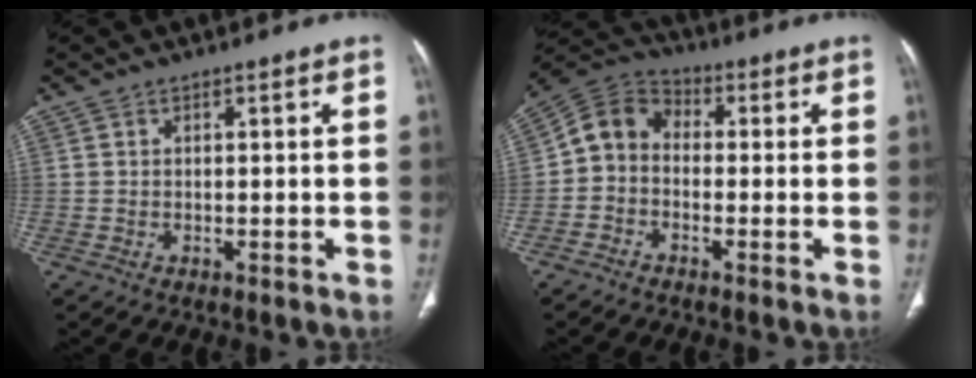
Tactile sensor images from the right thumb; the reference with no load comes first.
{"total": 7.3, "force": [-0.9, 5.9, 4.3], "torque": [-0.067, 0.029, -0.039]}